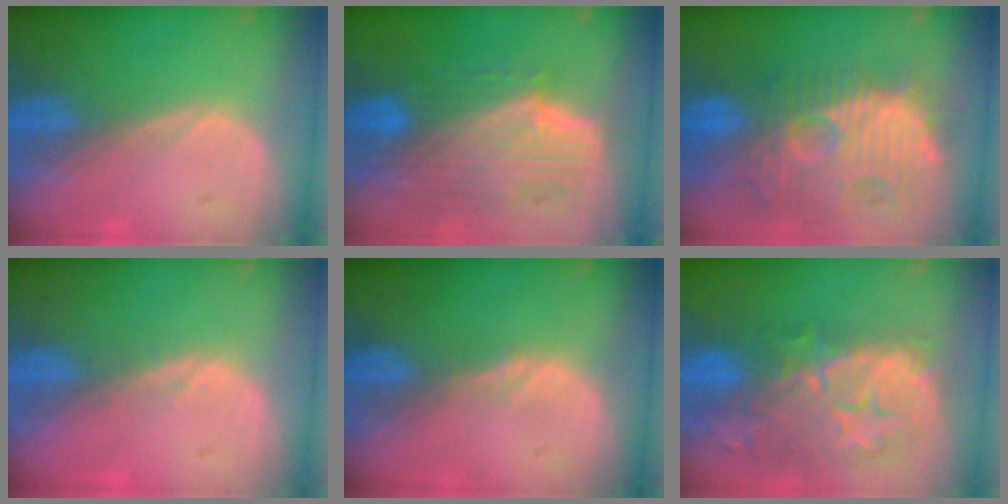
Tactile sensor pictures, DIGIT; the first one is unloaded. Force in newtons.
{"total": 10.1, "press": 8.9, "slide": 4.6}
{"total": 13.5, "press": 12.4, "slide": 5.3}
{"total": 1.0, "press": 0.9, "slide": 0.3}
{"total": 1.0, "press": 1.0, "slide": 0.1}
{"total": 11.7, "press": 10.7, "slide": 4.8}